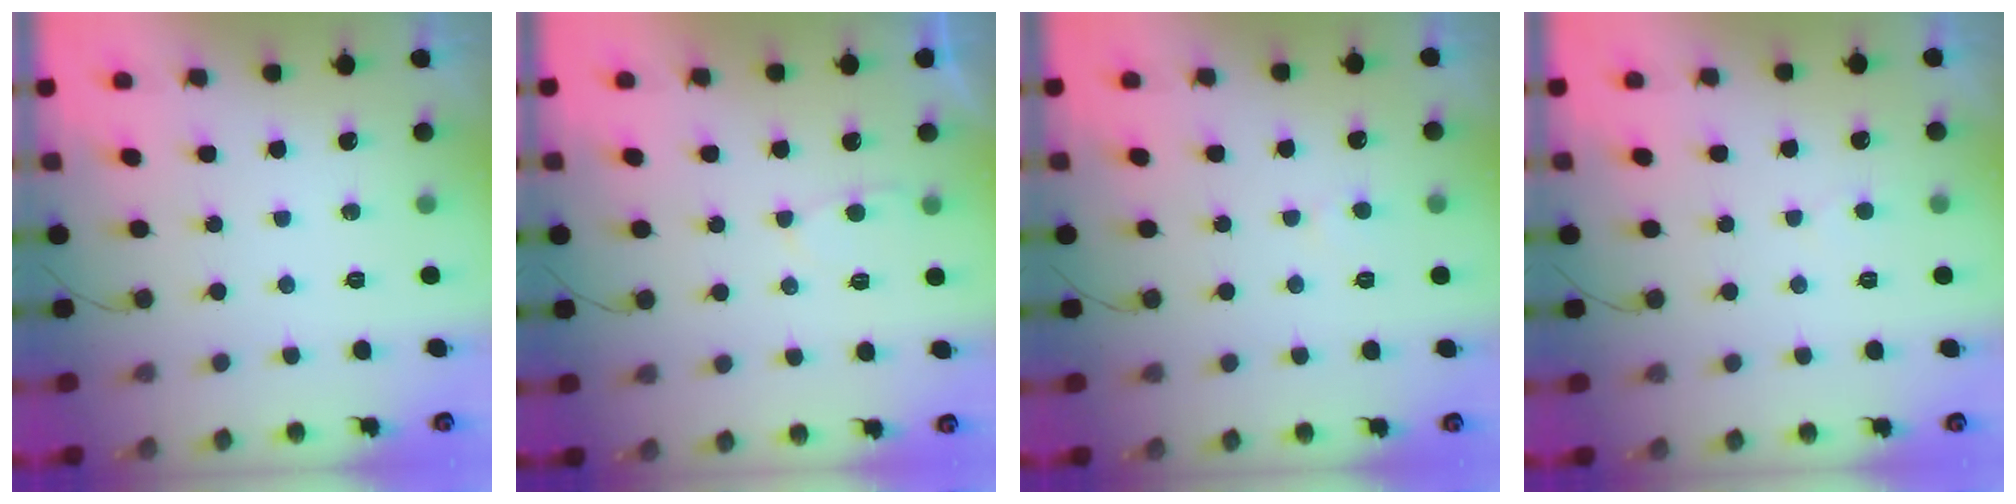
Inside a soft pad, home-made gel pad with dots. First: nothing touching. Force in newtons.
{"total": 3.0, "press": 2.9, "slide": 0.5}
{"total": 3.2, "press": 3.2, "slide": 0.2}
{"total": 2.8, "press": 2.8, "slide": 0.3}